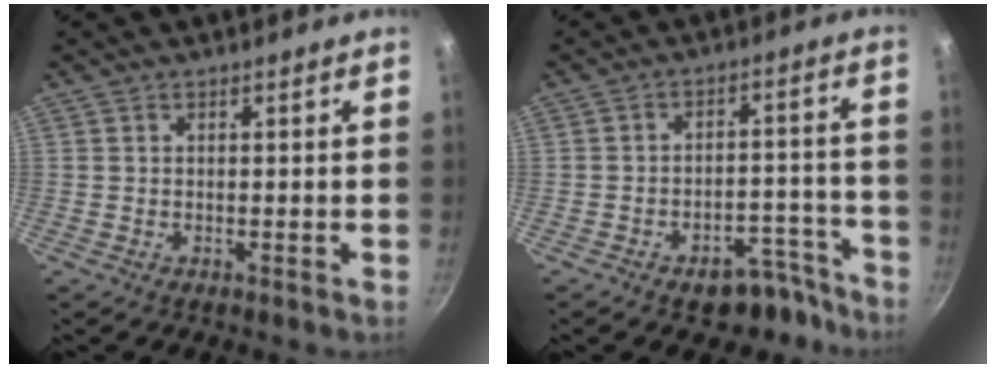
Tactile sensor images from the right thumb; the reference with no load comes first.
{"total": 9.6, "force": [-7.0, 5.3, 4.0], "torque": [0.017, 0.073, -0.079]}